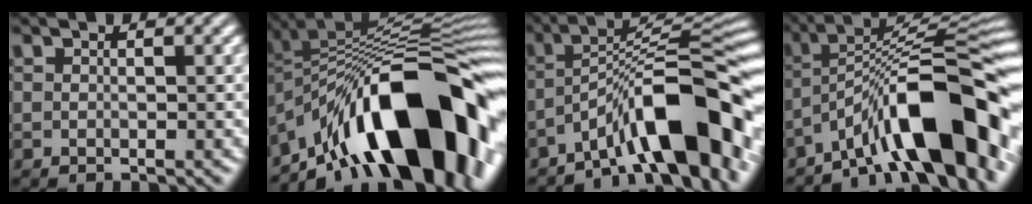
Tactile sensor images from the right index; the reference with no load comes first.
{"total": 20.2, "force": [-7.1, 10.4, 15.8], "torque": [-0.240, -0.027, -0.096]}
{"total": 9.0, "force": [-3.9, 2.2, 7.8], "torque": [-0.112, -0.013, -0.049]}
{"total": 10.8, "force": [-3.7, 3.5, 9.6], "torque": [-0.140, -0.018, -0.041]}